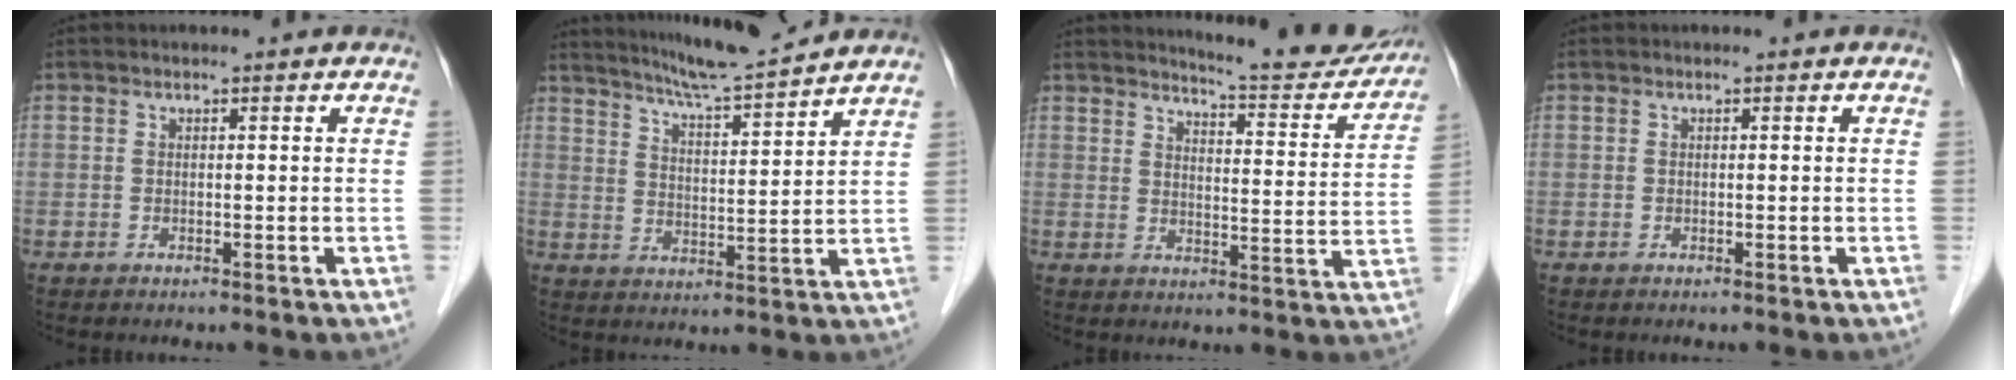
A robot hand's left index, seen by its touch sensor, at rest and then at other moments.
{"total": 11.3, "force": [10.5, -1.1, 4.2], "torque": [-0.079, 0.004, 0.167]}
{"total": 14.6, "force": [13.9, 1.5, 3.9], "torque": [-0.047, -0.048, 0.163]}
{"total": 0.0}